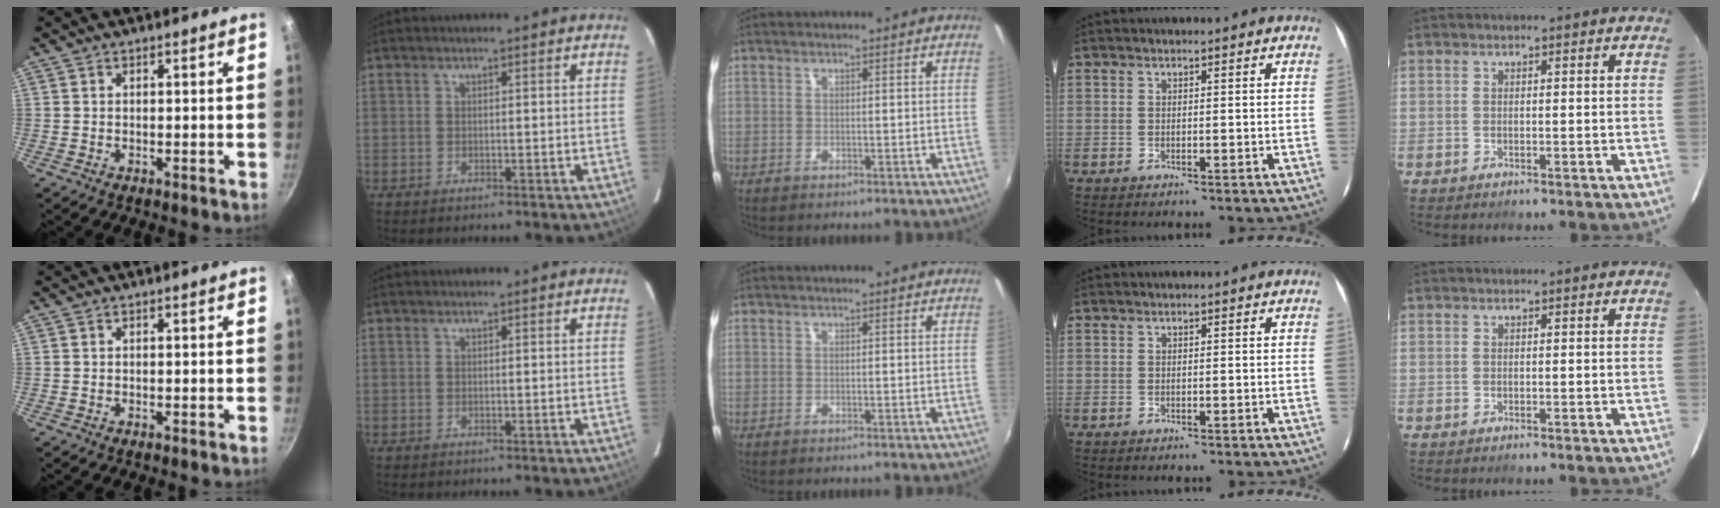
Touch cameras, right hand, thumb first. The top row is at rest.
{}